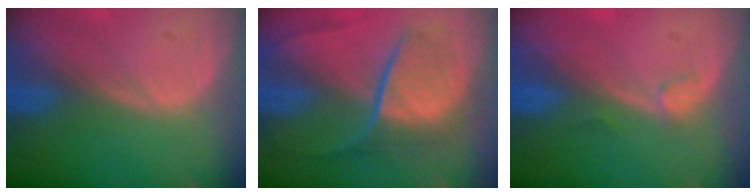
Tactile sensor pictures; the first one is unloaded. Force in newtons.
{"total": 9.2, "press": 7.6, "slide": 5.1}
{"total": 1.1, "press": 1.1, "slide": 0.2}